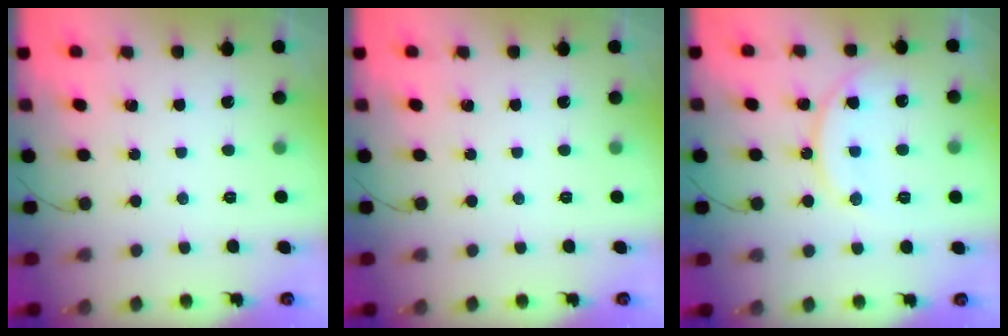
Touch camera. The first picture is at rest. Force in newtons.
{"total": 0.0}
{"total": 13.5, "press": 13.4, "slide": 1.1}